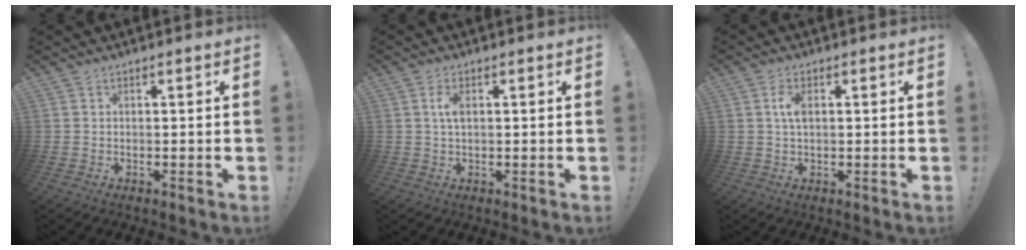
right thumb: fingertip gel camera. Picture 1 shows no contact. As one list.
[{"total": 3.2, "force": [0.7, 1.4, 2.8], "torque": [-0.042, 0.000, 0.007]}, {"total": 4.0, "force": [0.8, 2.0, 3.3], "torque": [-0.053, 0.000, 0.010]}]